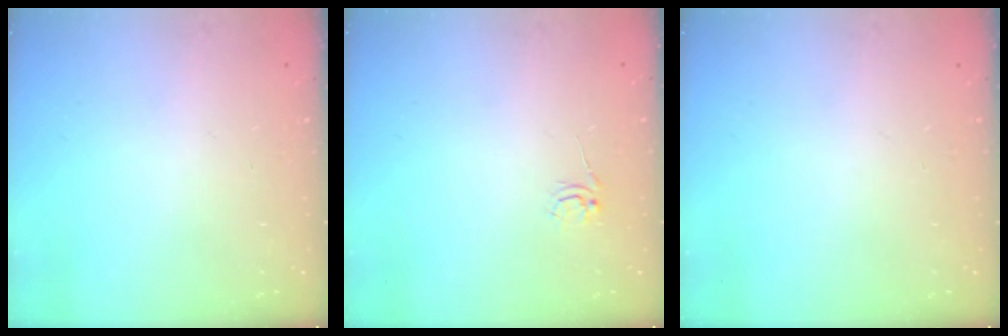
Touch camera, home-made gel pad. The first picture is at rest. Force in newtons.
{"total": 2.5, "press": 2.5, "slide": 0.2}
{"total": 0.0}